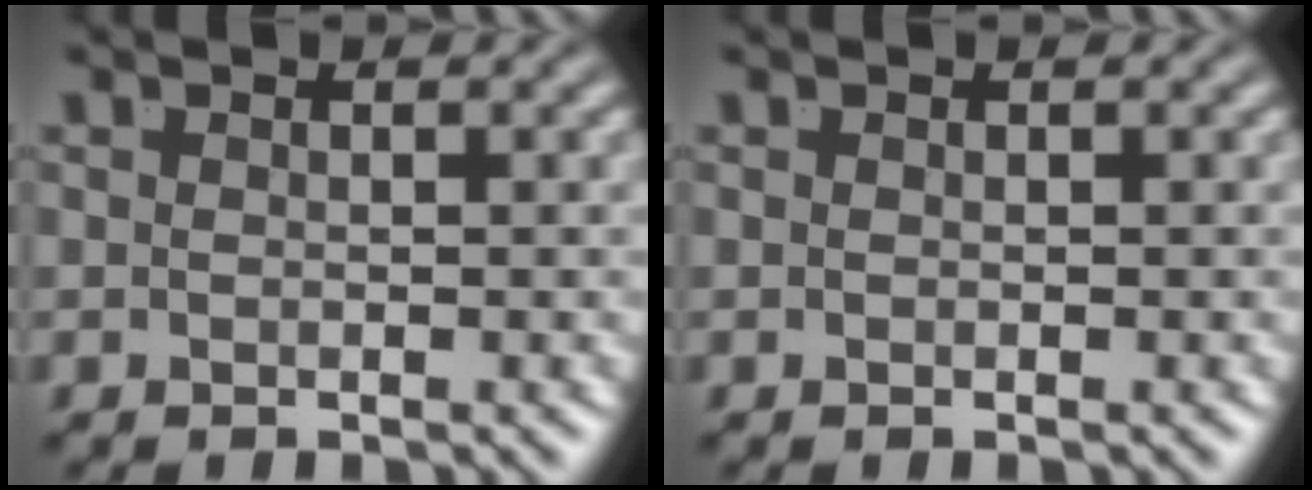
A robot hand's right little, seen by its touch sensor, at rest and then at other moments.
{"total": 0.0}